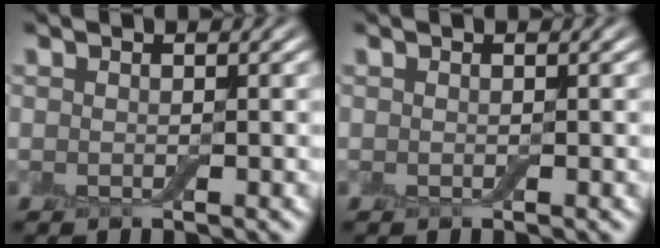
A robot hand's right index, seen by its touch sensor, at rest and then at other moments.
{"total": 0.0}